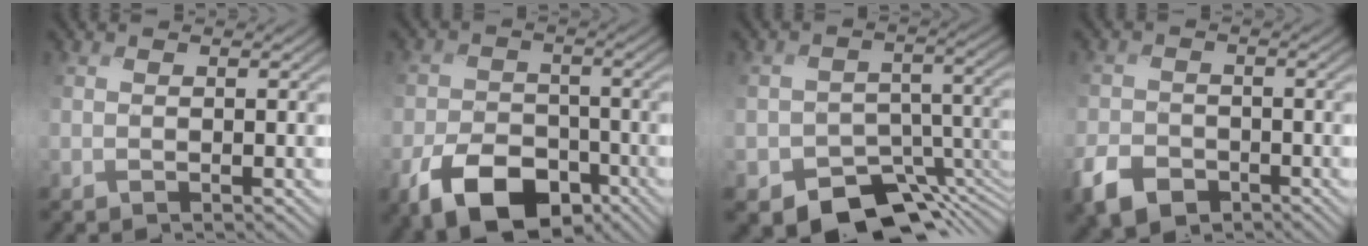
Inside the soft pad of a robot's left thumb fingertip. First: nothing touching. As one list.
[{"total": 9.7, "force": [-5.4, 5.8, 5.5], "torque": [-0.105, -0.016, -0.096]}, {"total": 10.7, "force": [-7.5, 5.8, 4.9], "torque": [-0.073, -0.030, -0.112]}, {"total": 5.4, "force": [-3.3, 3.5, 2.4], "torque": [-0.055, -0.007, -0.070]}]